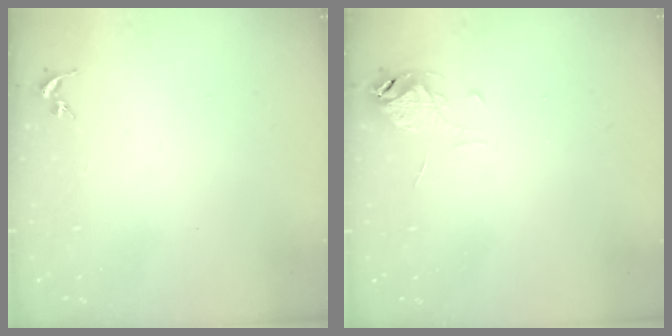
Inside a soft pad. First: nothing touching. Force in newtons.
{"total": 6.4, "press": 6.4, "slide": 0.5}